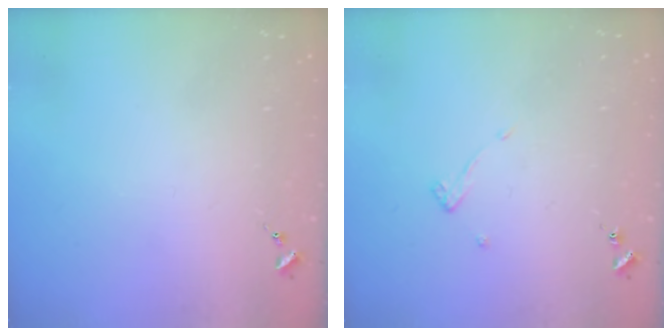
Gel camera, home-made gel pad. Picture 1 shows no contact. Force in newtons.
{"total": 4.7, "press": 4.7, "slide": 0.2}